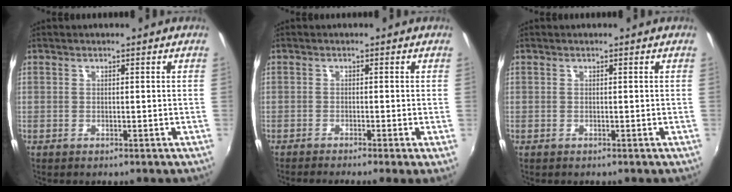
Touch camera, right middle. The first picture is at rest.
{"total": 3.0, "force": [-2.0, -0.6, 2.2], "torque": [-0.045, -0.014, -0.038]}
{"total": 0.0}